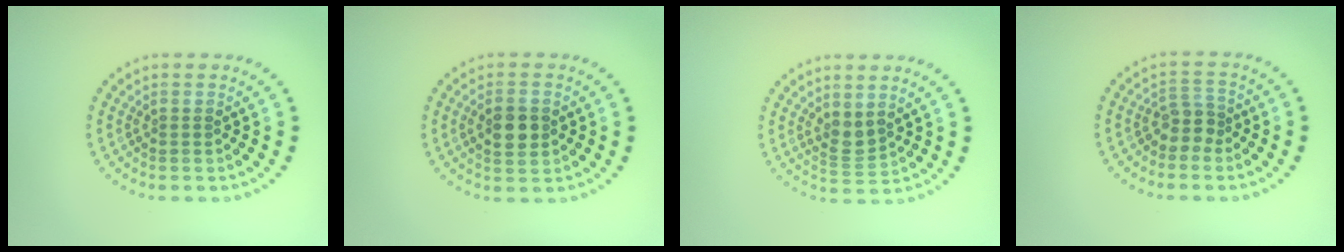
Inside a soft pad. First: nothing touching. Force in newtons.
{"total": 3.3, "press": 3.3, "slide": 0.1}
{"total": 1.8, "press": 1.5, "slide": 1.0}
{"total": 2.1, "press": 1.7, "slide": 1.3}